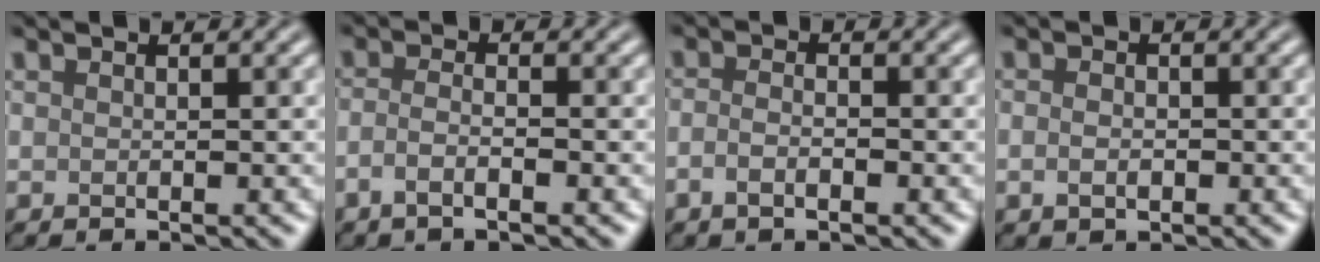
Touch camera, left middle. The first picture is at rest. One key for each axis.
{"total": 1.9, "fx": -1.1, "fy": 0.5, "fz": 1.5, "tx": -0.031, "ty": 0.000, "tz": -0.027}
{"total": 1.8, "fx": -0.8, "fy": 0.8, "fz": 1.4, "tx": -0.027, "ty": -0.001, "tz": -0.019}
{"total": 1.6, "fx": -0.4, "fy": 1.1, "fz": 1.1, "tx": -0.020, "ty": 0.001, "tz": -0.009}